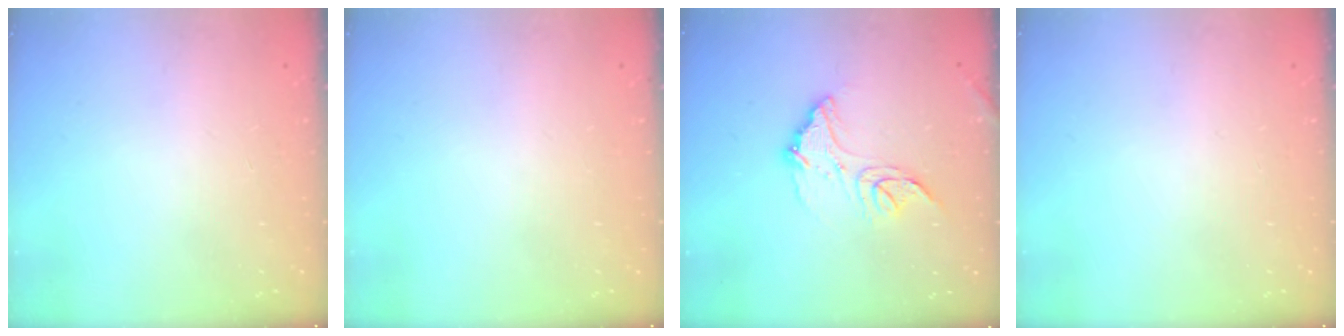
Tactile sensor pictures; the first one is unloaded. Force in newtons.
{"total": 0.0}
{"total": 13.5, "press": 13.4, "slide": 1.1}
{"total": 0.0}